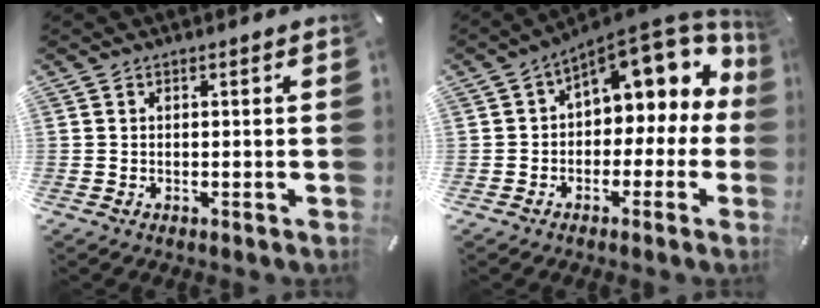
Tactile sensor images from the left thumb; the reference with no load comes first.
{"total": 10.8, "force": [5.5, 6.3, 6.9], "torque": [-0.090, -0.044, 0.096]}